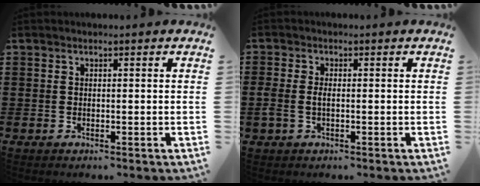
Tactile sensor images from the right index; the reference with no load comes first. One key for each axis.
{"total": 1.7, "fx": -0.4, "fy": 0.8, "fz": 1.4, "tx": -0.034, "ty": -0.001, "tz": -0.011}